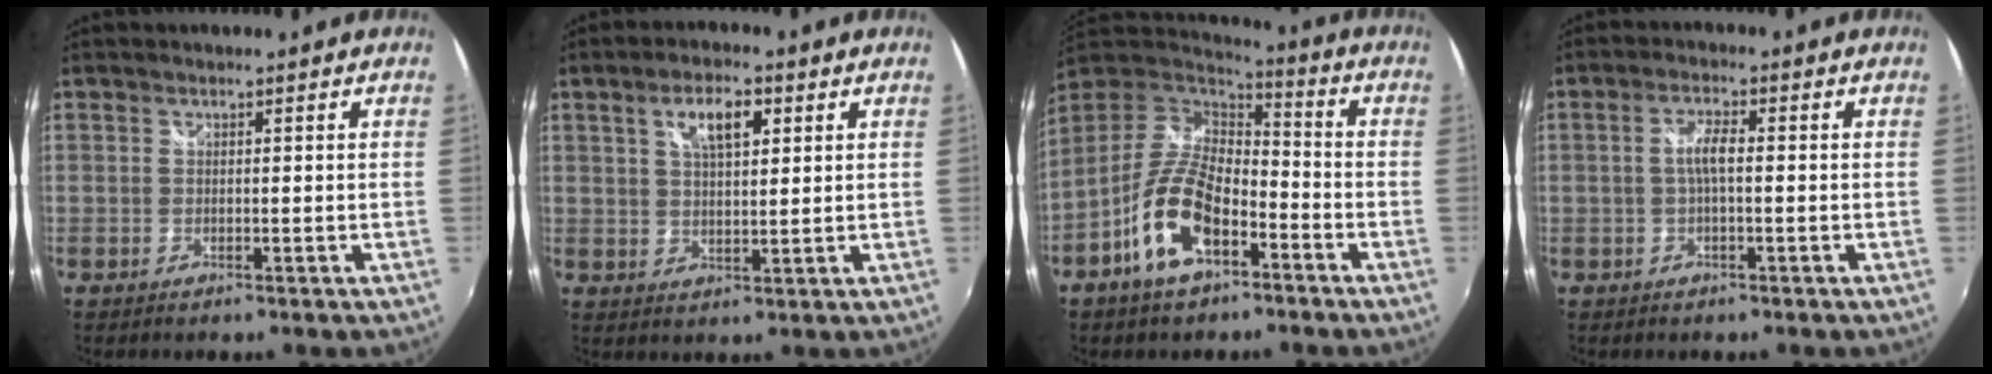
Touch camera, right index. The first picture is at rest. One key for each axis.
{"total": 6.7, "fx": 2.8, "fy": 2.6, "fz": 5.5, "tx": -0.094, "ty": 0.011, "tz": 0.049}
{"total": 14.6, "fx": -7.2, "fy": 6.9, "fz": 10.6, "tx": -0.220, "ty": -0.002, "tz": -0.132}
{"total": 3.2, "fx": -0.2, "fy": 0.6, "fz": 3.2, "tx": -0.062, "ty": 0.005, "tz": -0.003}